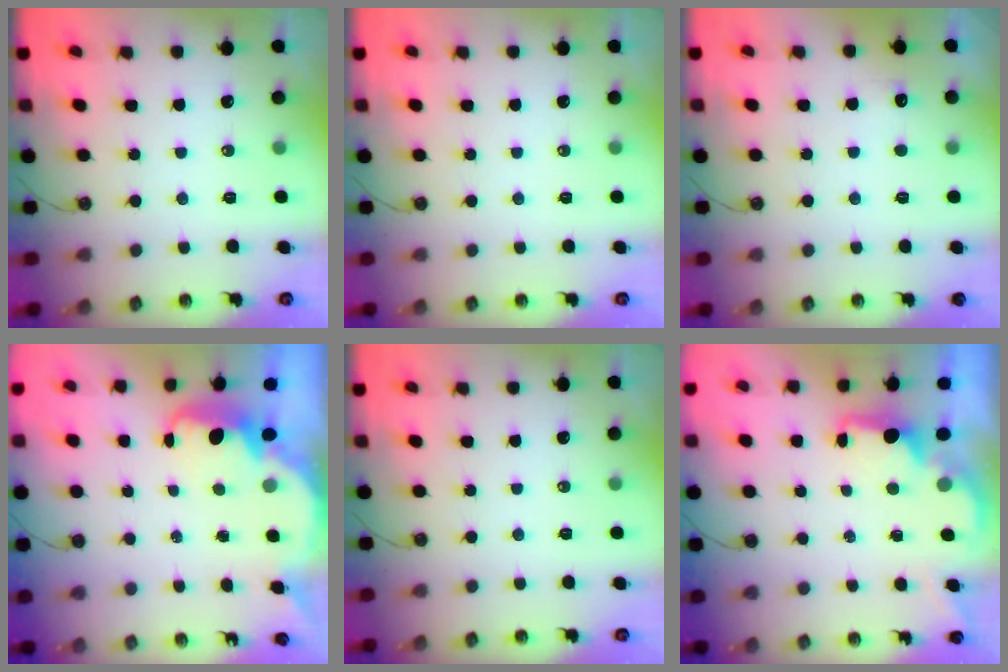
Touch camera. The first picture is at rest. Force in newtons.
{"total": 0.0}
{"total": 3.8, "press": 3.6, "slide": 1.1}
{"total": 3.5, "press": 3.5, "slide": 0.4}
{"total": 0.0}
{"total": 1.7, "press": 1.5, "slide": 0.8}